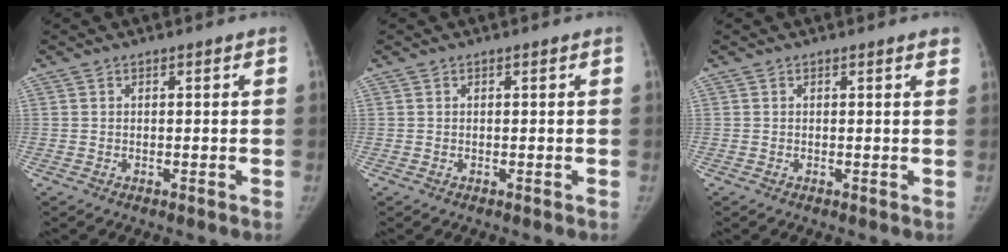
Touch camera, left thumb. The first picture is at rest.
{"total": 0.0}
{"total": 1.2, "force": [0.9, 0.2, 0.8], "torque": [-0.005, 0.000, 0.008]}